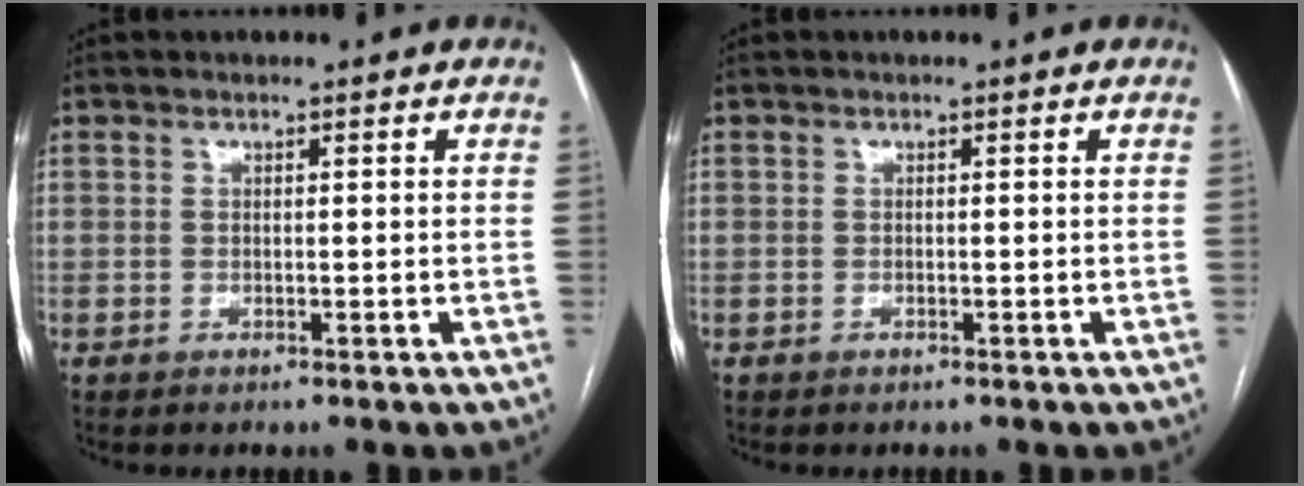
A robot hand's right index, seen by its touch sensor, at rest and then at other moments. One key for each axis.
{"total": 0.0}